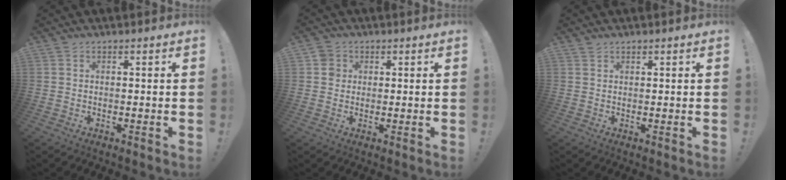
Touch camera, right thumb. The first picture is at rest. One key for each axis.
{"total": 3.7, "fx": 0.8, "fy": 3.4, "fz": 1.1, "tx": -0.020, "ty": 0.009, "tz": 0.016}
{"total": 0.8, "fx": 0.8, "fy": 0.3, "fz": 0.1, "tx": 0.002, "ty": -0.004, "tz": 0.014}